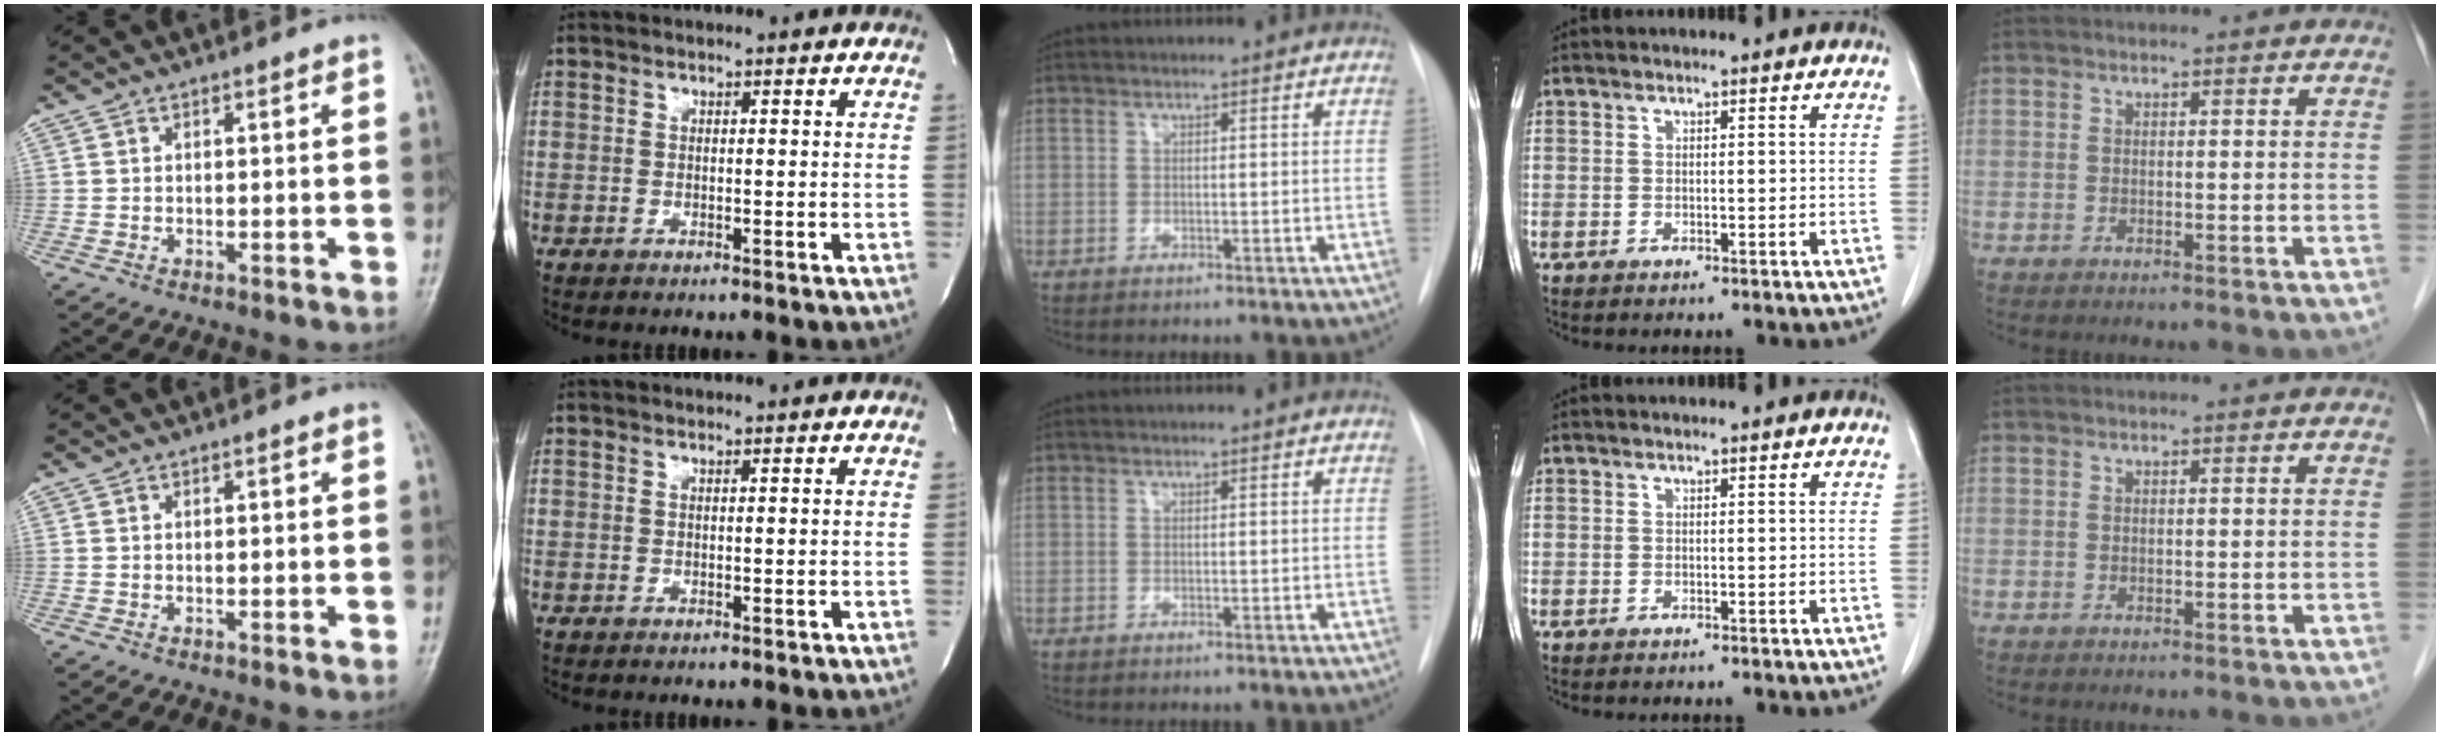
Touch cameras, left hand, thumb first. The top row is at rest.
{}